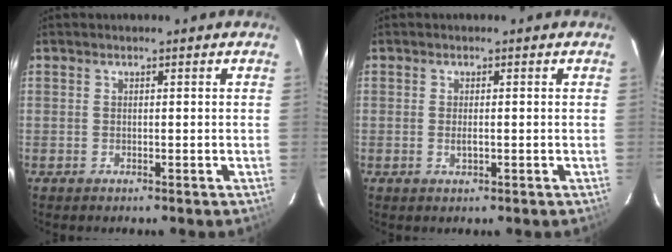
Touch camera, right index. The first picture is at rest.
{"total": 1.5, "force": [-0.3, 0.5, 1.4], "torque": [-0.028, -0.001, -0.004]}